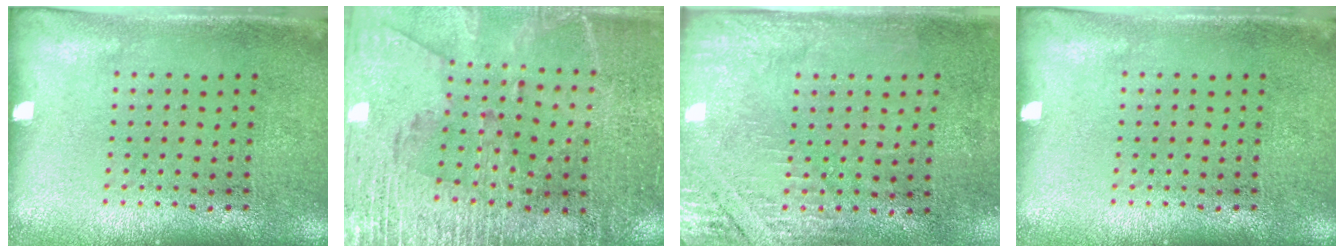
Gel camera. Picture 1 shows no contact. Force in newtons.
{"total": 2.9, "press": 2.8, "slide": 0.8}
{"total": 2.7, "press": 2.4, "slide": 1.2}
{"total": 0.0}